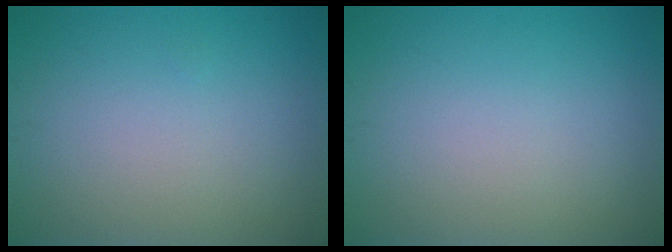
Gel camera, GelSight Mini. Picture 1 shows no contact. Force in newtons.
{"total": 0.0}